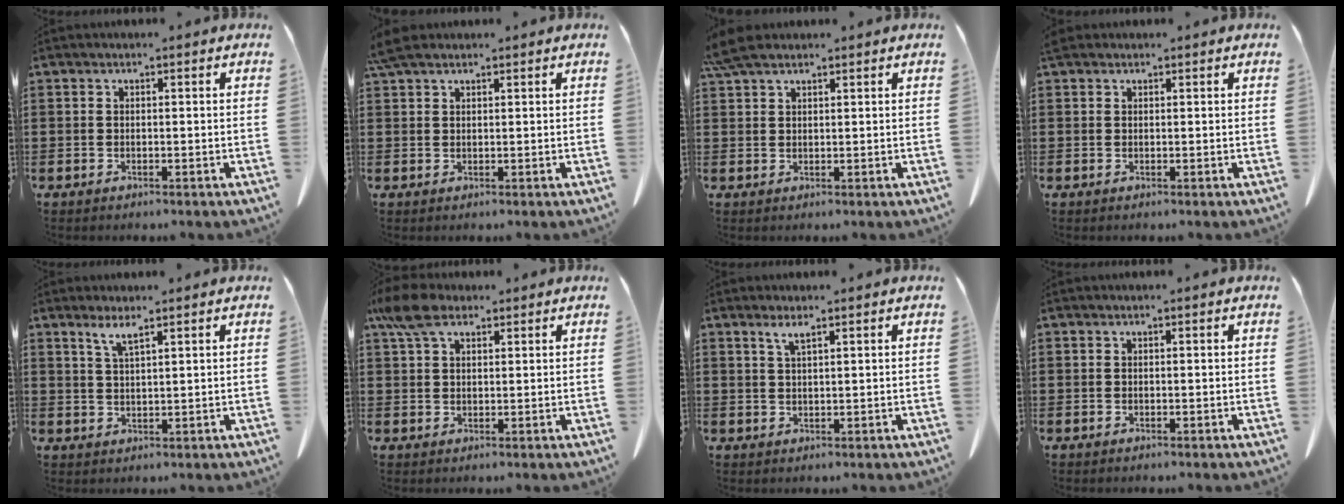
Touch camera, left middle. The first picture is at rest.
{"total": 3.1, "force": [2.3, 1.0, 1.8], "torque": [-0.043, 0.007, 0.044]}
{"total": 4.0, "force": [3.1, 1.2, 2.2], "torque": [-0.053, 0.004, 0.059]}
{"total": 0.9, "force": [0.7, 0.4, 0.3], "torque": [-0.010, 0.003, 0.014]}
{"total": 2.6, "force": [1.9, 0.3, 1.8], "torque": [-0.040, 0.002, 0.034]}
{"total": 5.9, "force": [3.8, 2.8, 3.5], "torque": [-0.074, 0.001, 0.070]}
{"total": 1.9, "force": [1.2, 0.3, 1.5], "torque": [-0.032, 0.001, 0.021]}
{"total": 0.0}